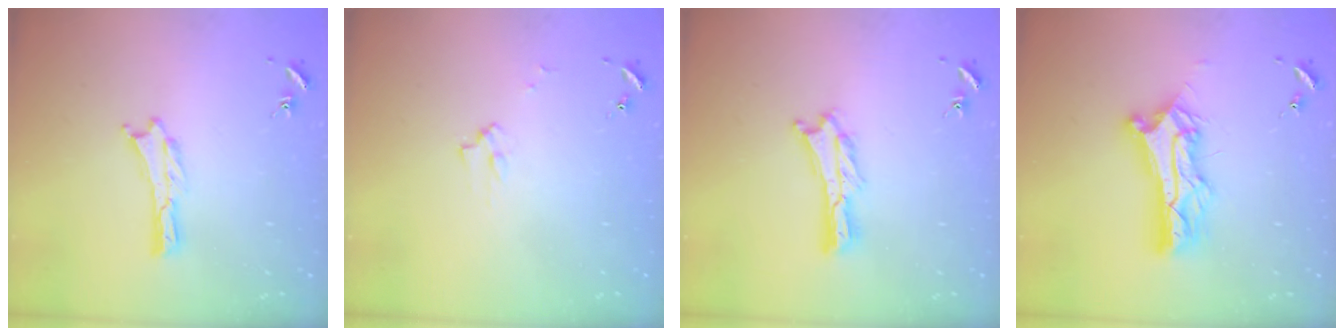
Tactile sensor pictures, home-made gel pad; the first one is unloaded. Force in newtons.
{"total": 2.2, "press": 2.2, "slide": 0.3}
{"total": 1.8, "press": 1.8, "slide": 0.2}
{"total": 11.0, "press": 11.0, "slide": 0.9}